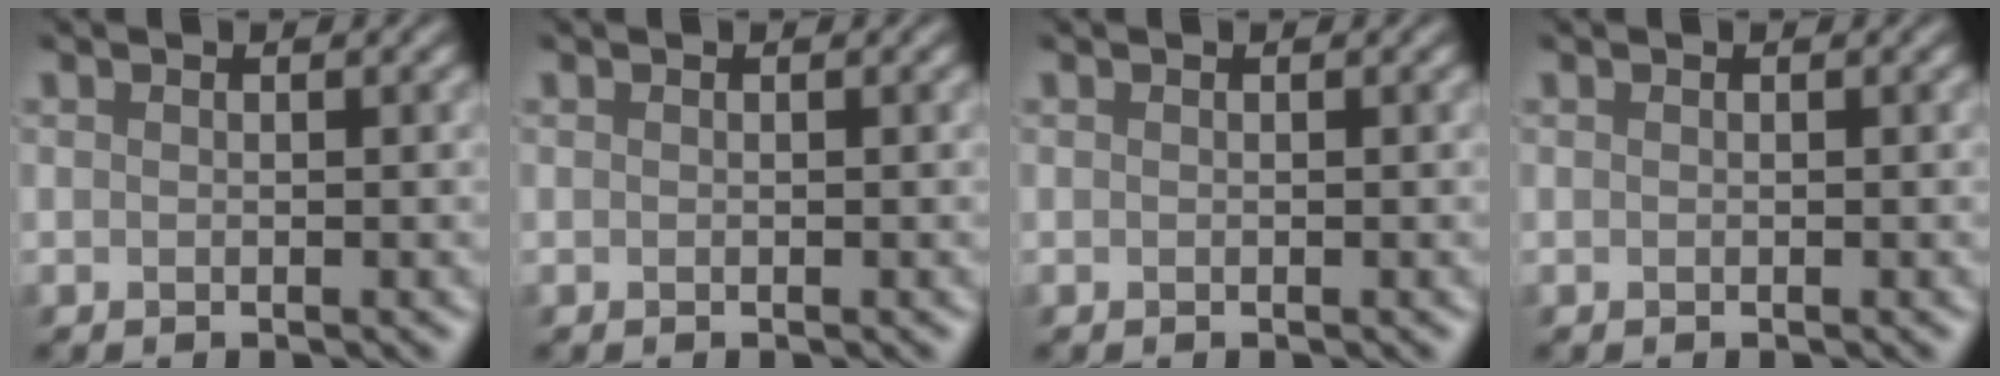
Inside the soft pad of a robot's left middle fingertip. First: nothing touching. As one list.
[{"total": 0.0}, {"total": 0.0}, {"total": 0.0}]